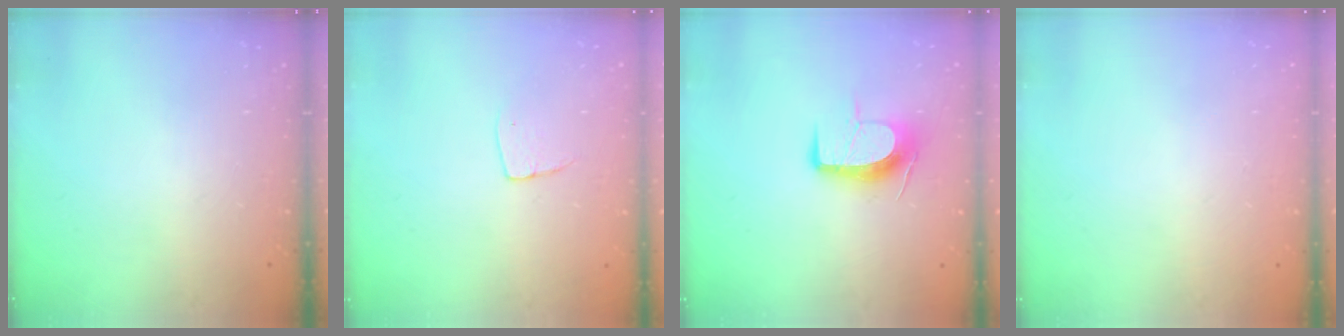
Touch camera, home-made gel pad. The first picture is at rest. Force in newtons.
{"total": 5.0, "press": 5.0, "slide": 0.3}
{"total": 10.5, "press": 10.5, "slide": 0.9}
{"total": 0.0}